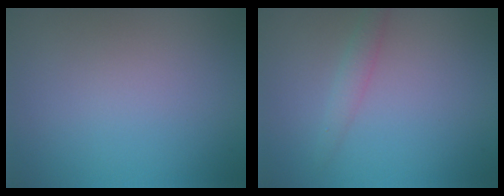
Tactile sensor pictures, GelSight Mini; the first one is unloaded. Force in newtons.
{"total": 1.4, "press": 1.4, "slide": 0.0}